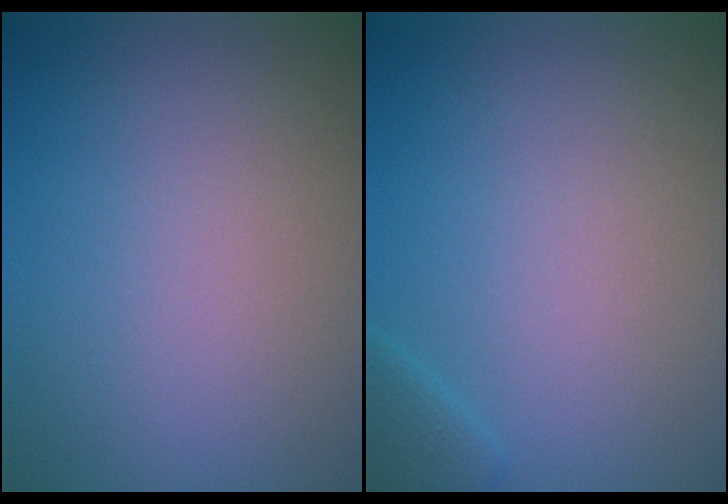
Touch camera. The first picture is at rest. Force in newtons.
{"total": 1.4, "press": 1.4, "slide": 0.1}